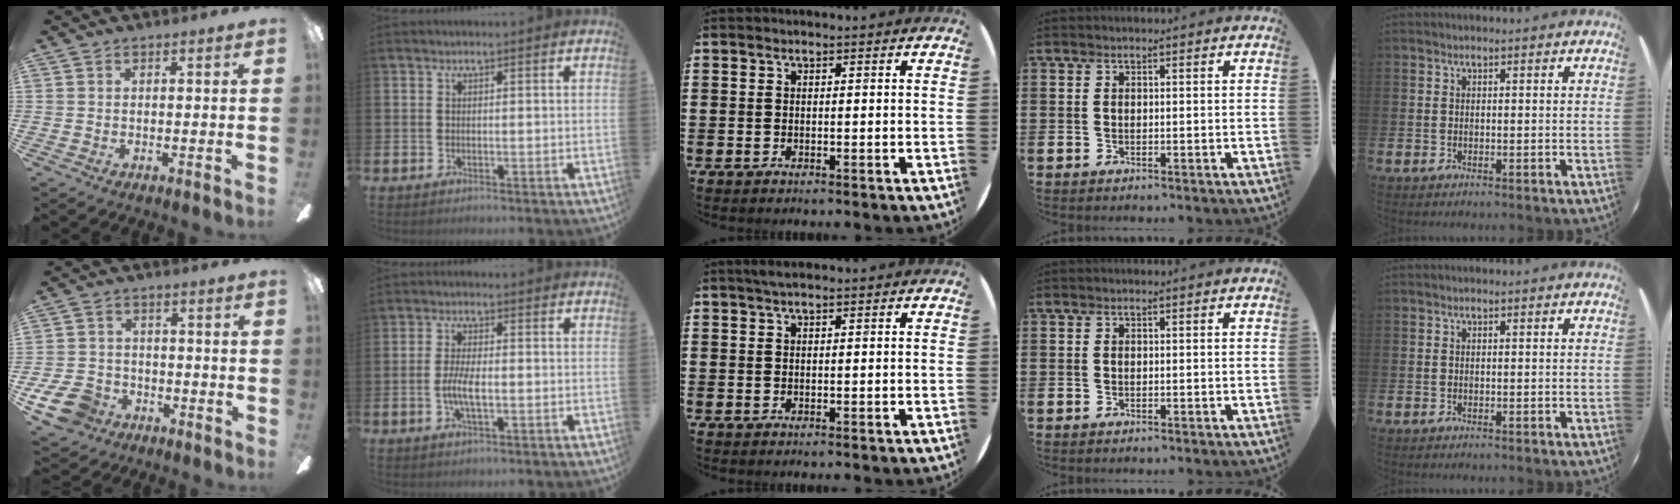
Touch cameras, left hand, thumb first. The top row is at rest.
{"thumb": {"total": 9.6, "force": [-5.2, 6.8, 4.3], "torque": [-0.104, 0.035, -0.097]}, "index": {"total": 4.0, "force": [-0.8, 1.4, 3.7], "torque": [-0.064, -0.003, -0.018]}, "middle": {"total": 1.0, "force": [0.8, 0.1, 0.6], "torque": [-0.013, 0.003, 0.013]}}